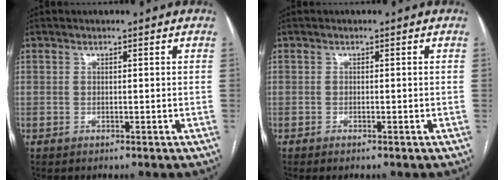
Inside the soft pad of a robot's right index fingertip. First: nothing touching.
{"total": 0.7, "force": [-0.6, 0.1, 0.4], "torque": [-0.011, -0.001, -0.008]}